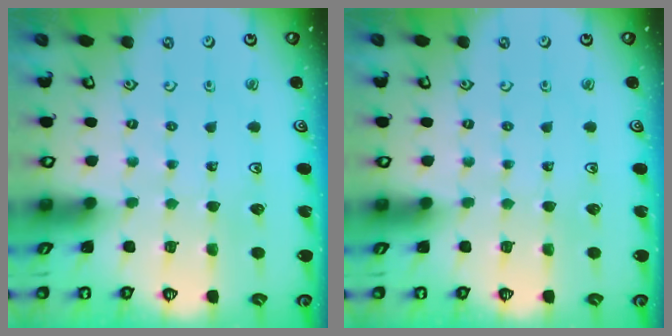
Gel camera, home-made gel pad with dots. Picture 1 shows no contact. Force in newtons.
{"total": 0.0}